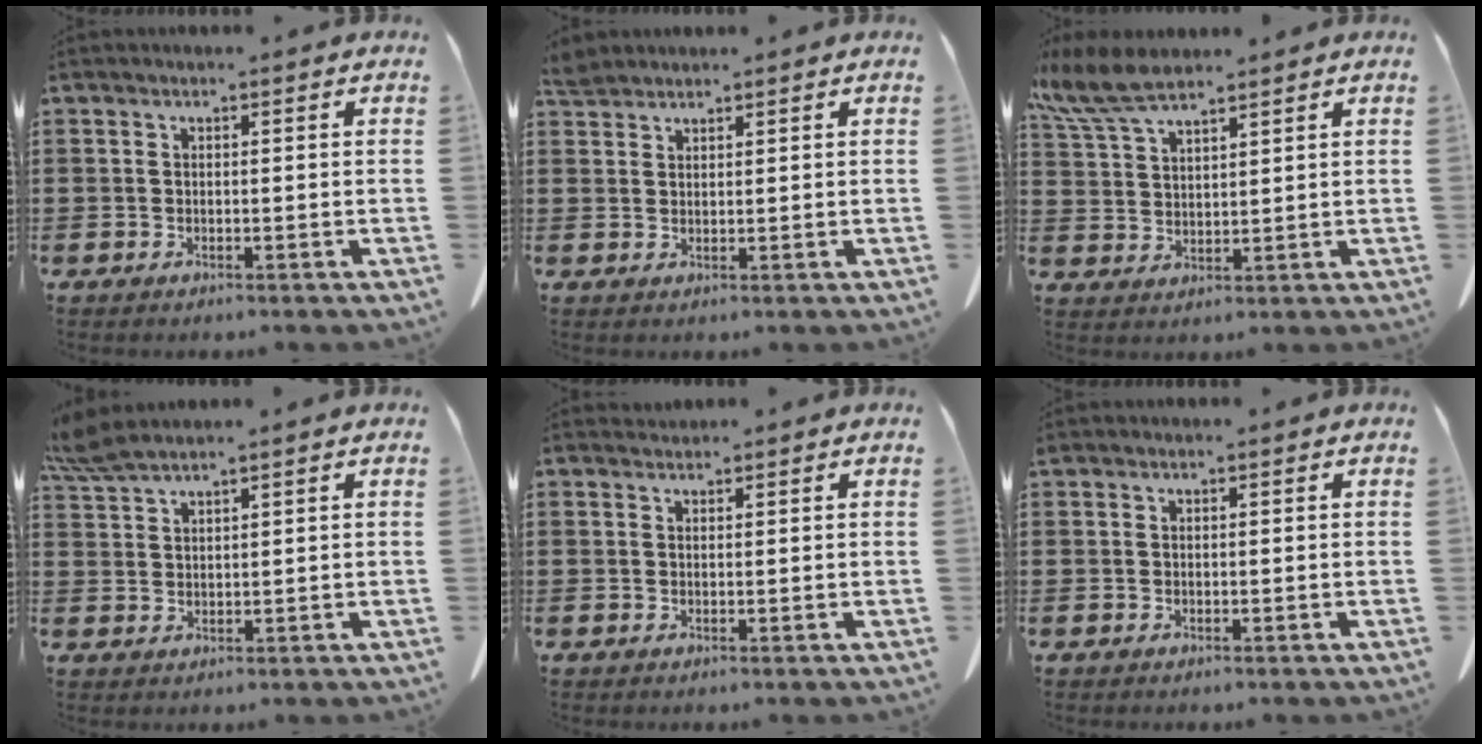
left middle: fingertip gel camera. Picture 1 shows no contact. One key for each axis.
{"total": 2.3, "fx": 2.2, "fy": 0.5, "fz": 0.4, "tx": -0.016, "ty": 0.002, "tz": 0.045}
{"total": 7.3, "fx": 5.8, "fy": 2.1, "fz": 3.9, "tx": -0.100, "ty": -0.008, "tz": 0.107}
{"total": 3.8, "fx": 3.3, "fy": 0.4, "fz": 1.9, "tx": -0.048, "ty": -0.005, "tz": 0.061}
{"total": 0.9, "fx": 0.8, "fy": 0.2, "fz": 0.0, "tx": -0.002, "ty": 0.000, "tz": 0.017}
{"total": 0.0}